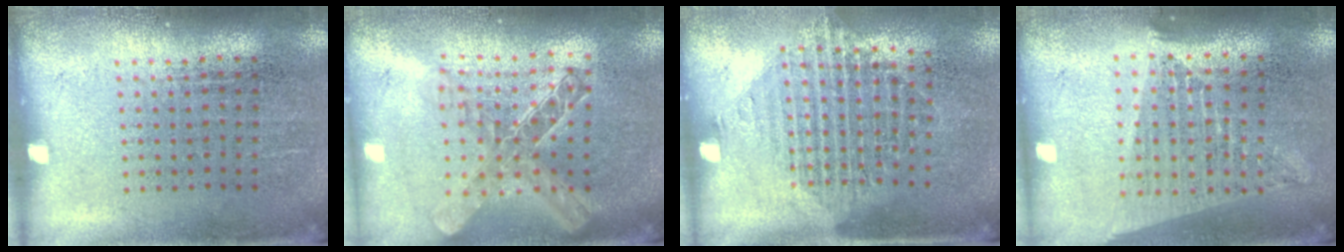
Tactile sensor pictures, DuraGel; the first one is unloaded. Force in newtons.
{"total": 2.0, "press": 1.7, "slide": 1.1}
{"total": 1.5, "press": 1.2, "slide": 0.9}
{"total": 1.8, "press": 1.6, "slide": 0.8}